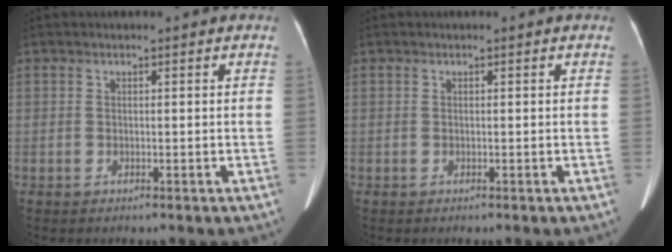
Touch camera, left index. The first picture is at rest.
{"total": 0.0}